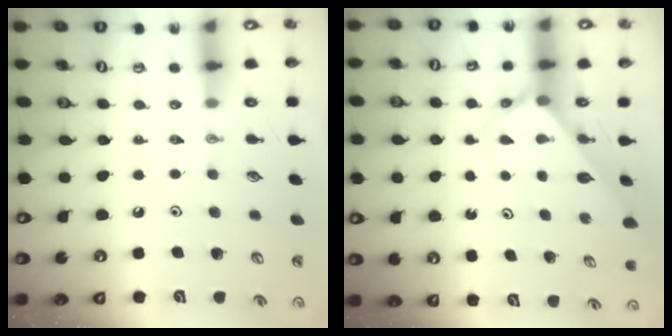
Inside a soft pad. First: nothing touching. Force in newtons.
{"total": 2.7, "press": 2.7, "slide": 0.1}